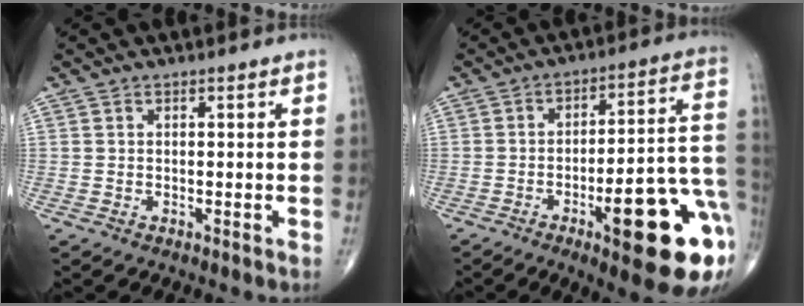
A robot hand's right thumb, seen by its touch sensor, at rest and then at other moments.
{"total": 22.0, "force": [-7.8, 5.4, 19.9], "torque": [-0.208, 0.028, -0.096]}